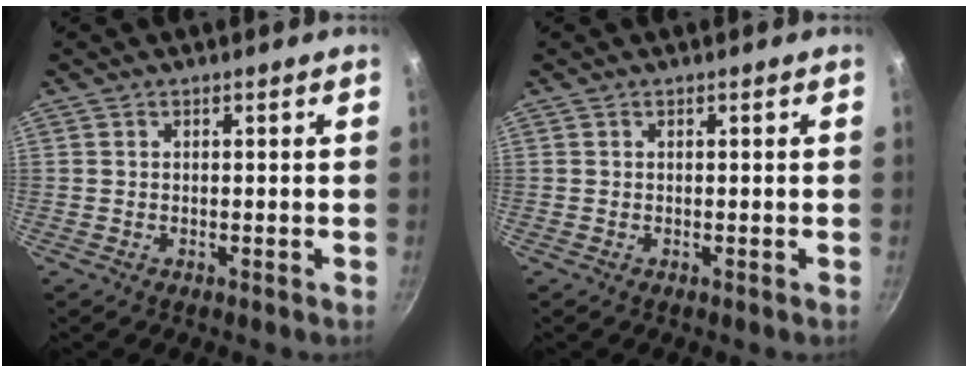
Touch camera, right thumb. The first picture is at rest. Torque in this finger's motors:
{"motor_torque": [0.00, 0.00, -0.13, 0.15, 0.00]}